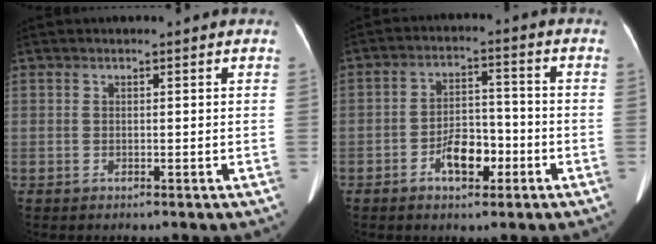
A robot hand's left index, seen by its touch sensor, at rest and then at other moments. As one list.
[{"total": 6.3, "force": [-3.1, 3.1, 4.5], "torque": [-0.083, 0.012, -0.051]}]